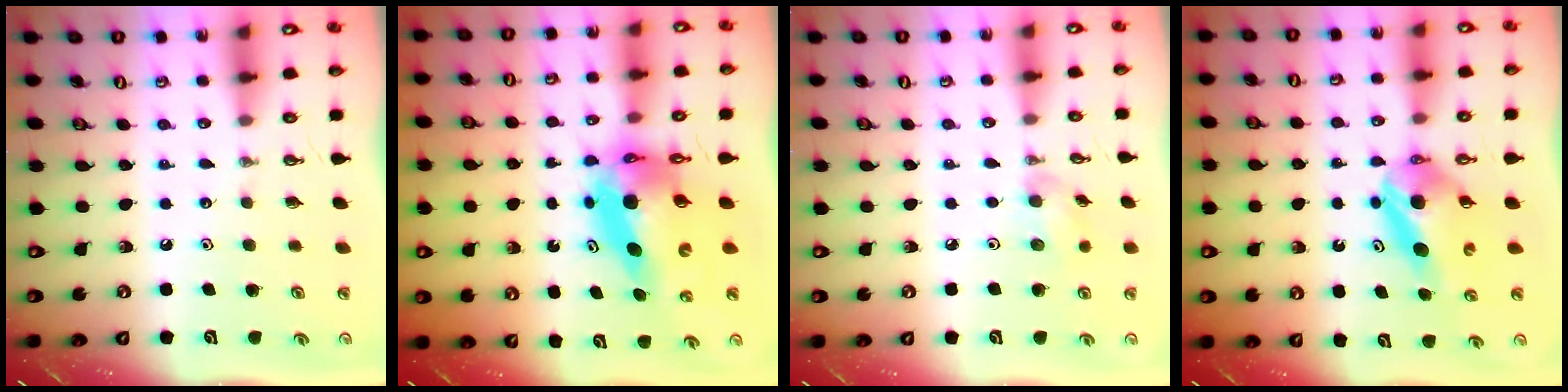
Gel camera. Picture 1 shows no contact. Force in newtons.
{"total": 9.3, "press": 9.3, "slide": 0.9}
{"total": 5.5, "press": 5.4, "slide": 0.9}
{"total": 7.7, "press": 7.6, "slide": 0.6}